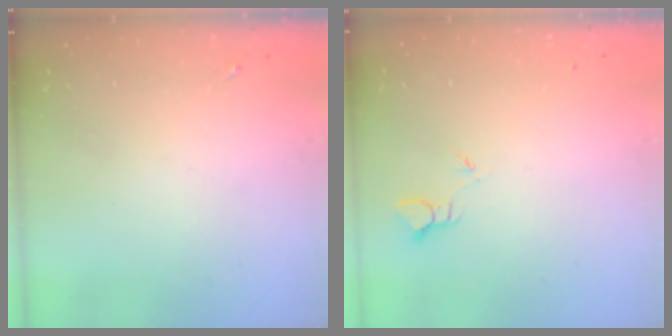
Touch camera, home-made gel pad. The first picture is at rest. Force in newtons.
{"total": 1.8, "press": 1.8, "slide": 0.0}